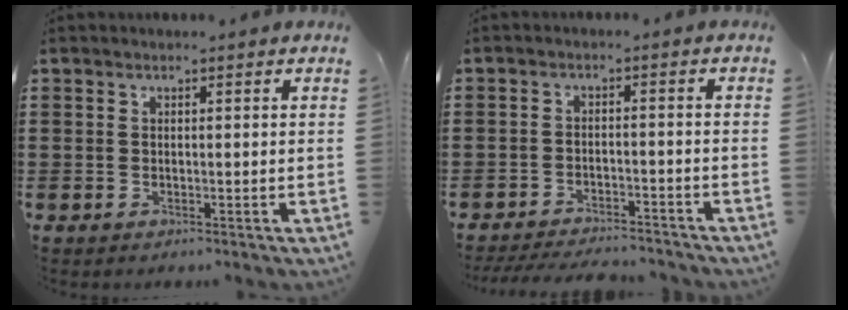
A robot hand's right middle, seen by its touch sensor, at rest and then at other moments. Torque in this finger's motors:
{"motor_torque": [0.87, -0.02, 0.20, 0.06]}